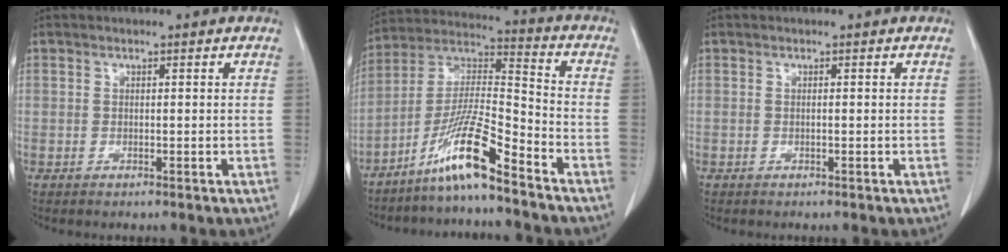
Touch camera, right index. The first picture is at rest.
{"total": 11.8, "force": [-8.2, 0.0, 8.4], "torque": [-0.170, -0.004, -0.161]}
{"total": 0.0}